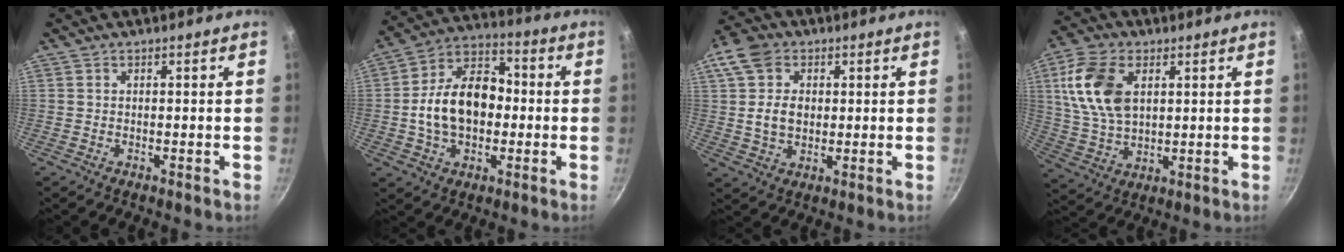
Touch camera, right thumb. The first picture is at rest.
{"total": 15.8, "force": [-1.0, 10.9, 11.4], "torque": [-0.160, 0.036, -0.029]}
{"total": 9.8, "force": [1.6, 7.4, 6.2], "torque": [-0.097, 0.005, 0.021]}
{"total": 13.8, "force": [3.9, 8.5, 10.2], "torque": [-0.186, -0.006, 0.078]}